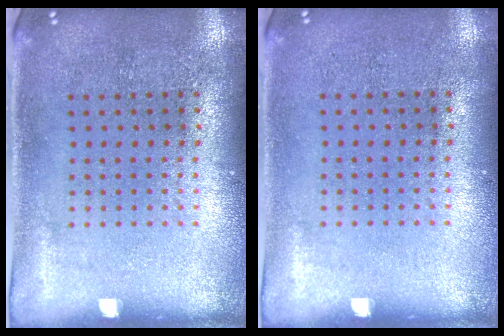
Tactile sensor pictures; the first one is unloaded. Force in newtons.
{"total": 0.0}